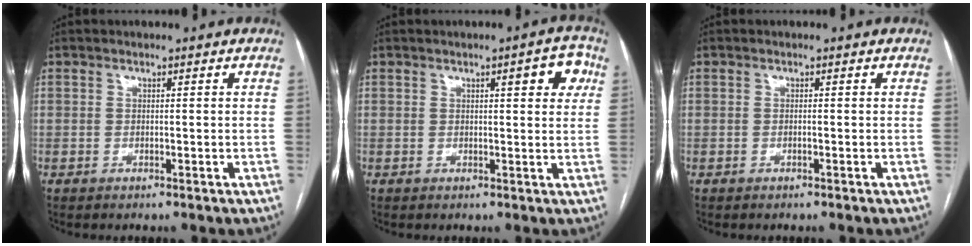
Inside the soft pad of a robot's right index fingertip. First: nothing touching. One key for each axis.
{"total": 4.7, "fx": 1.8, "fy": 1.2, "fz": 4.2, "tx": -0.046, "ty": 0.008, "tz": 0.018}
{"total": 0.0}